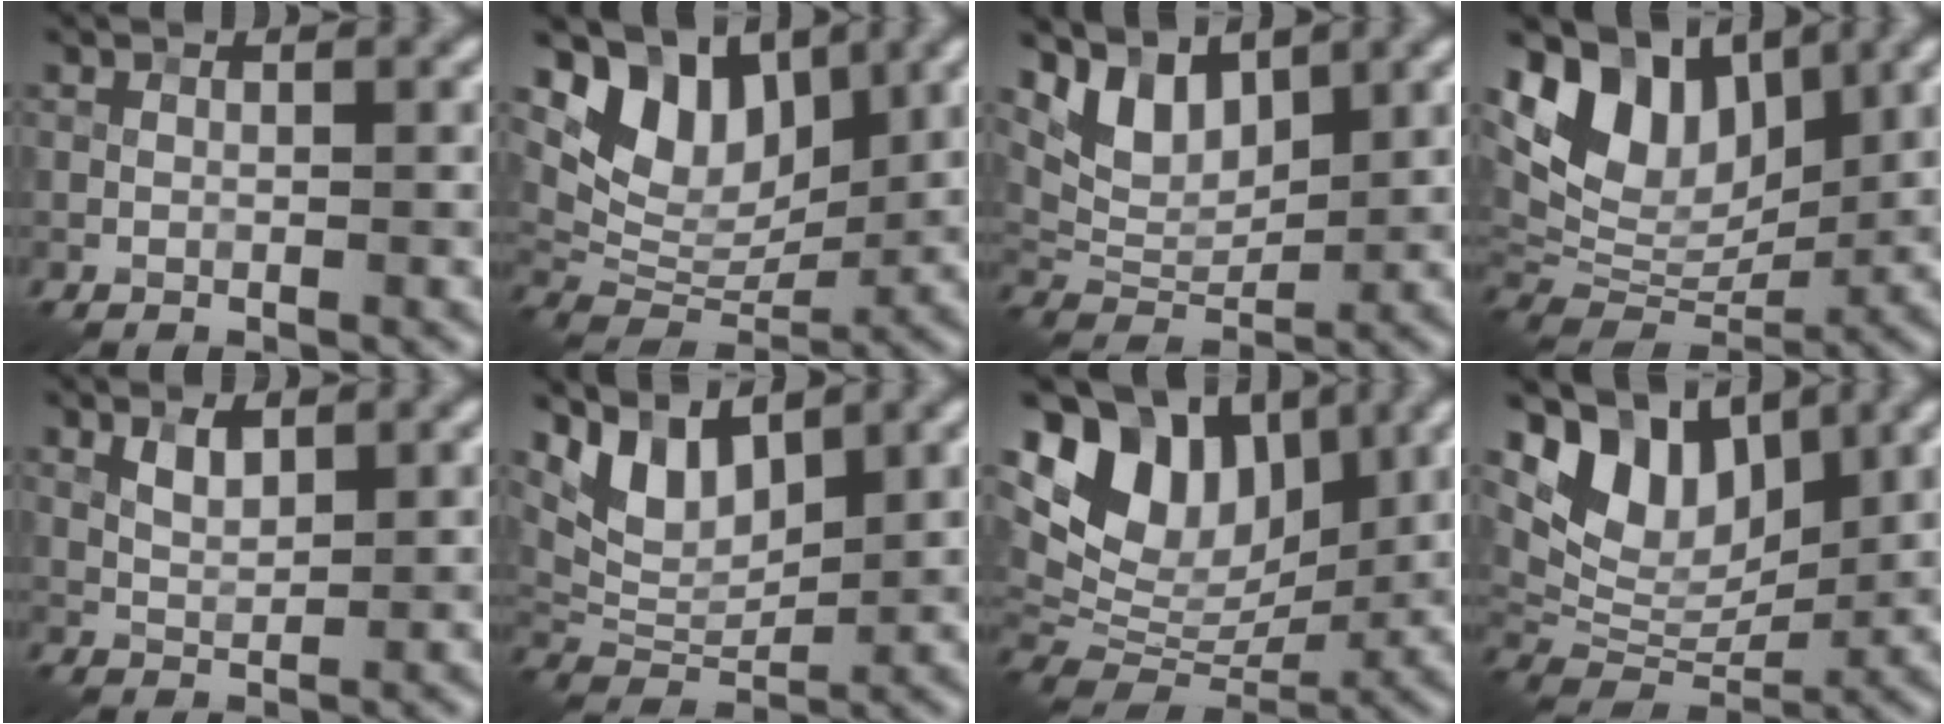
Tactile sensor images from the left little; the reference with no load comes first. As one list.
[{"total": 7.4, "force": [4.0, 4.7, 4.1], "torque": [-0.069, -0.010, 0.070]}, {"total": 4.6, "force": [3.0, 2.4, 2.5], "torque": [-0.054, -0.010, 0.057]}, {"total": 9.1, "force": [4.3, 6.0, 5.4], "torque": [-0.096, -0.002, 0.073]}, {"total": 2.1, "force": [1.1, 0.9, 1.5], "torque": [-0.032, -0.001, 0.025]}, {"total": 5.1, "force": [3.2, 2.5, 3.1], "torque": [-0.063, -0.009, 0.061]}, {"total": 10.2, "force": [4.2, 7.1, 5.9], "torque": [-0.109, 0.001, 0.079]}, {"total": 7.6, "force": [4.1, 4.7, 4.3], "torque": [-0.074, -0.008, 0.074]}]